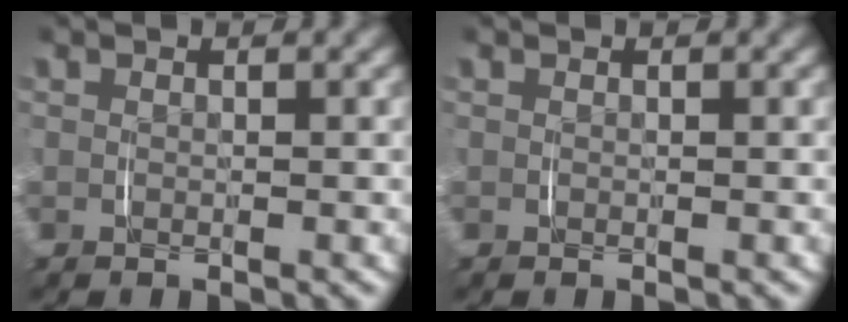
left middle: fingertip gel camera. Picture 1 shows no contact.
{"total": 0.0}